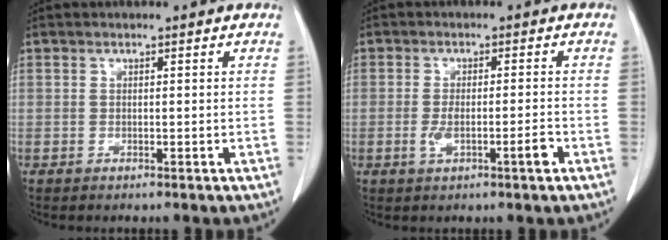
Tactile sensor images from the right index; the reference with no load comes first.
{"total": 4.3, "force": [-1.6, 0.6, 4.0], "torque": [-0.076, 0.001, -0.024]}